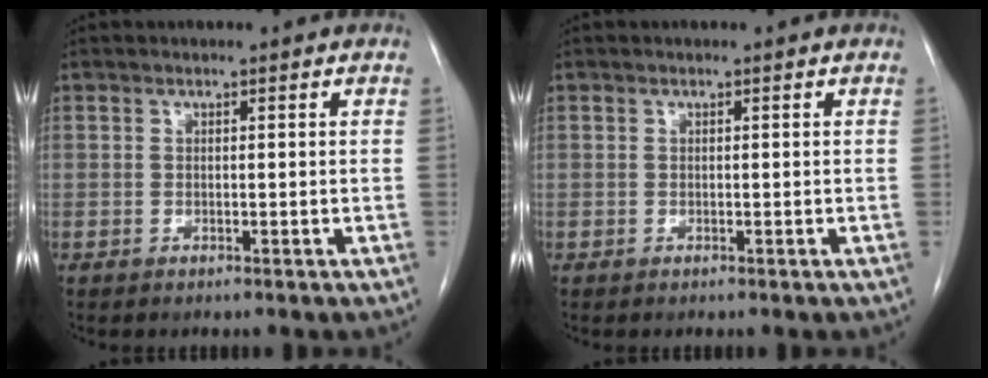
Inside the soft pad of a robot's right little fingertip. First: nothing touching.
{"total": 0.0}